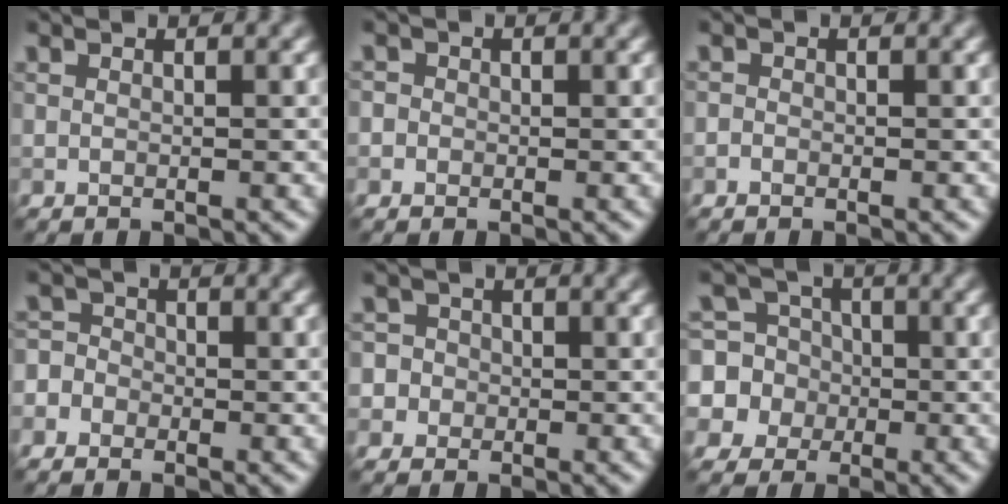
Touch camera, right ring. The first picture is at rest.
{"total": 1.2, "force": [0.1, 1.2, 0.3], "torque": [0.006, 0.001, -0.011]}
{"total": 0.5, "force": [-0.4, 0.3, 0.1], "torque": [0.001, -0.003, -0.008]}
{"total": 3.3, "force": [-1.7, 2.7, 0.7], "torque": [0.001, 0.010, -0.048]}
{"total": 3.9, "force": [-0.5, 3.8, 0.9], "torque": [0.013, 0.023, -0.036]}
{"total": 8.5, "force": [-0.5, 8.2, 2.1], "torque": [-0.068, 0.018, -0.038]}